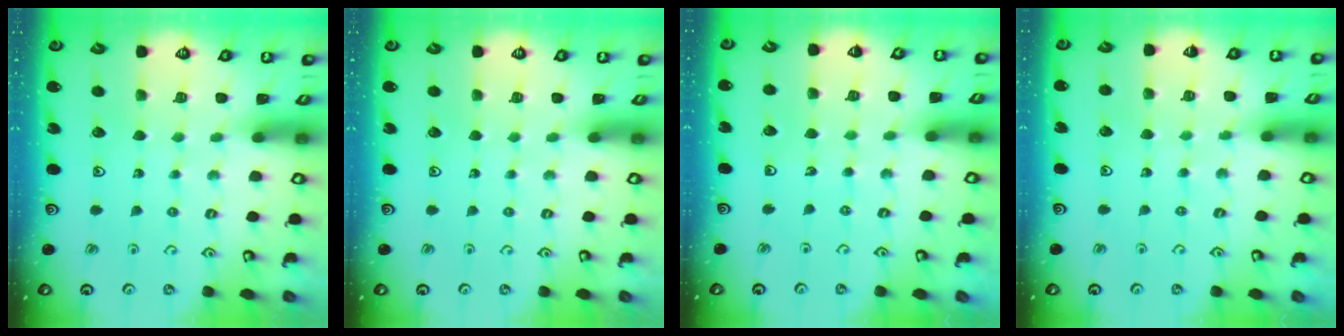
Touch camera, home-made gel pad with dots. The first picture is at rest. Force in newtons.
{"total": 0.0}
{"total": 3.3, "press": 3.1, "slide": 1.2}
{"total": 3.0, "press": 2.9, "slide": 0.6}